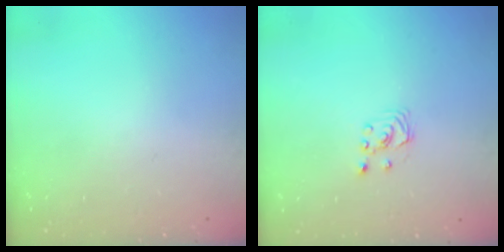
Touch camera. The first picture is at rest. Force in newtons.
{"total": 1.8, "press": 1.8, "slide": 0.2}